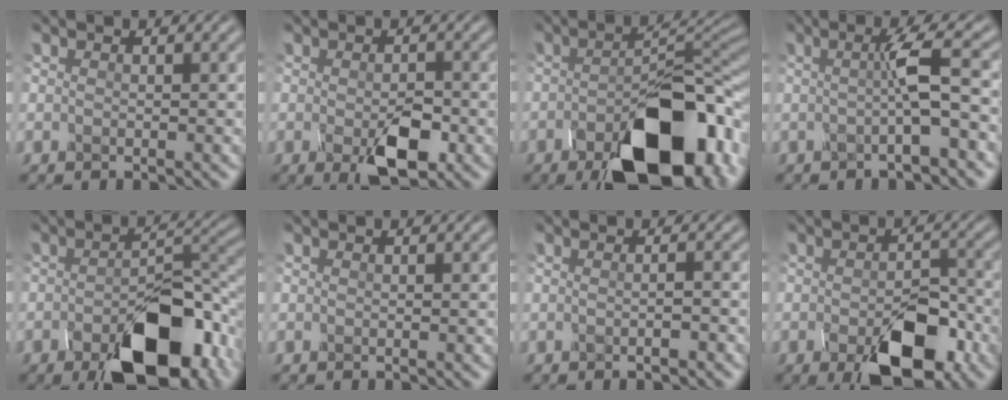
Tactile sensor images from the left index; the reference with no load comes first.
{"total": 4.4, "force": [-1.6, 2.1, 3.6], "torque": [-0.065, -0.003, -0.024]}
{"total": 13.4, "force": [-6.6, 6.1, 9.9], "torque": [-0.140, -0.014, -0.096]}
{"total": 3.8, "force": [-0.4, 0.2, 3.8], "torque": [-0.061, 0.013, -0.013]}
{"total": 10.8, "force": [-5.4, 4.9, 7.9], "torque": [-0.116, -0.004, -0.075]}
{"total": 0.0}
{"total": 1.6, "force": [-0.7, 0.5, 1.4], "torque": [-0.001, 0.007, -0.021]}
{"total": 7.4, "force": [-3.5, 3.6, 5.5], "torque": [-0.083, 0.000, -0.050]}